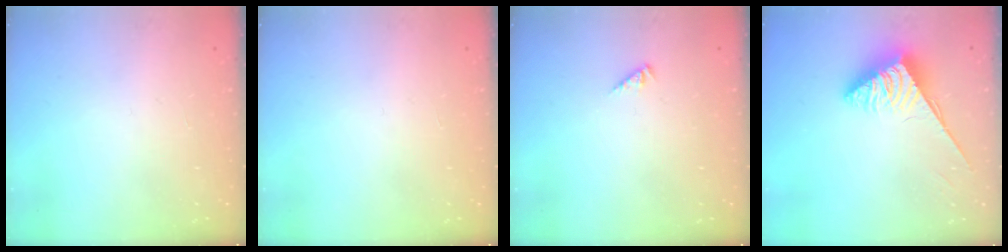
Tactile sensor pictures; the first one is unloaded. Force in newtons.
{"total": 0.0}
{"total": 1.0, "press": 1.0, "slide": 0.3}
{"total": 3.6, "press": 3.6, "slide": 0.6}